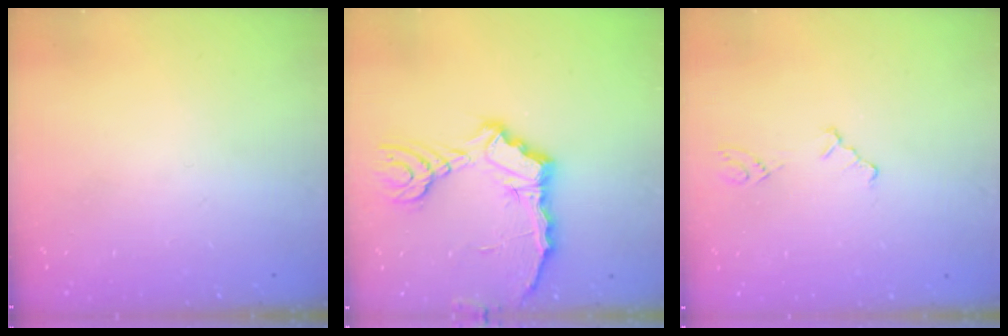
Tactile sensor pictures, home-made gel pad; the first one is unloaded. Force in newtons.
{"total": 11.2, "press": 11.1, "slide": 1.3}
{"total": 2.4, "press": 2.3, "slide": 0.4}